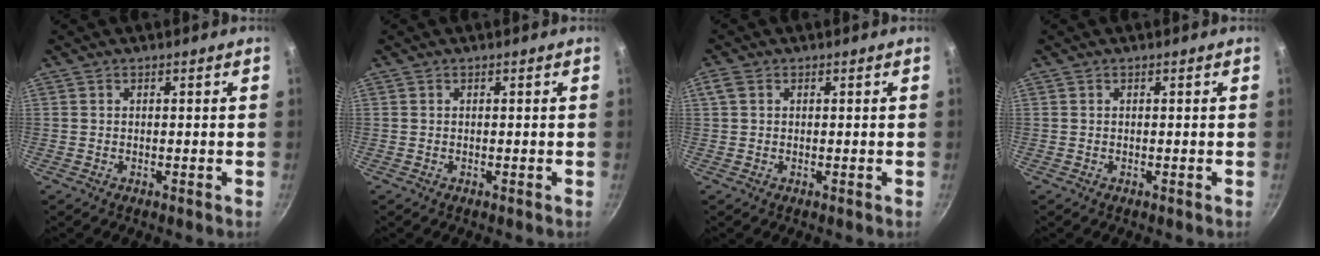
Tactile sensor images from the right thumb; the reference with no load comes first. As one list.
[{"total": 0.0}, {"total": 2.0, "force": [0.7, 1.4, 1.2], "torque": [-0.025, 0.005, 0.015]}, {"total": 0.0}]